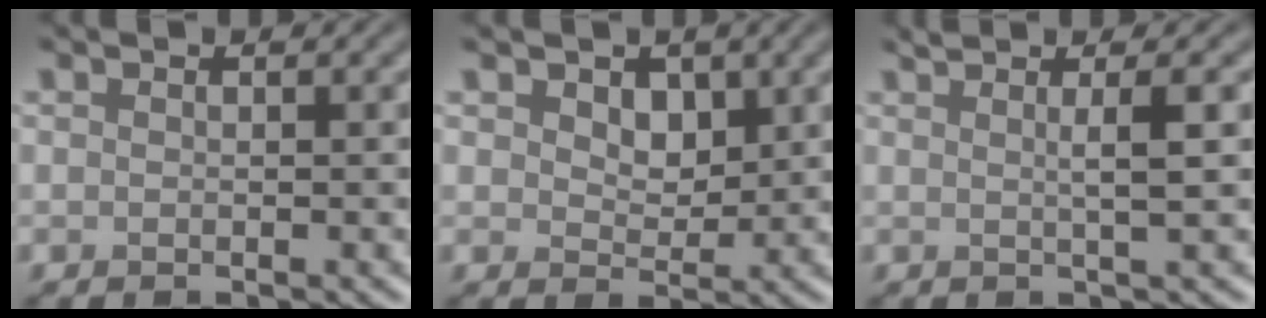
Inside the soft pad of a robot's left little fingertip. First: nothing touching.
{"total": 2.5, "force": [1.2, 1.8, 1.3], "torque": [-0.030, -0.007, 0.012]}
{"total": 2.9, "force": [0.9, 0.7, 2.7], "torque": [-0.039, 0.010, 0.003]}